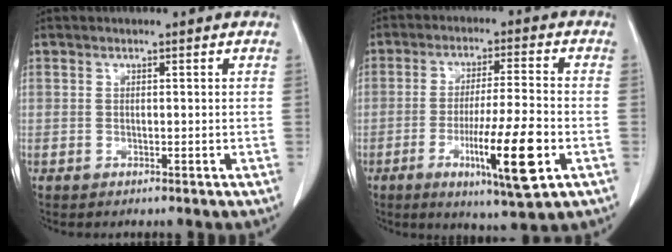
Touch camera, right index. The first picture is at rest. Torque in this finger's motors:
{"motor_torque": [1.73, -0.41, 0.70, 0.17]}